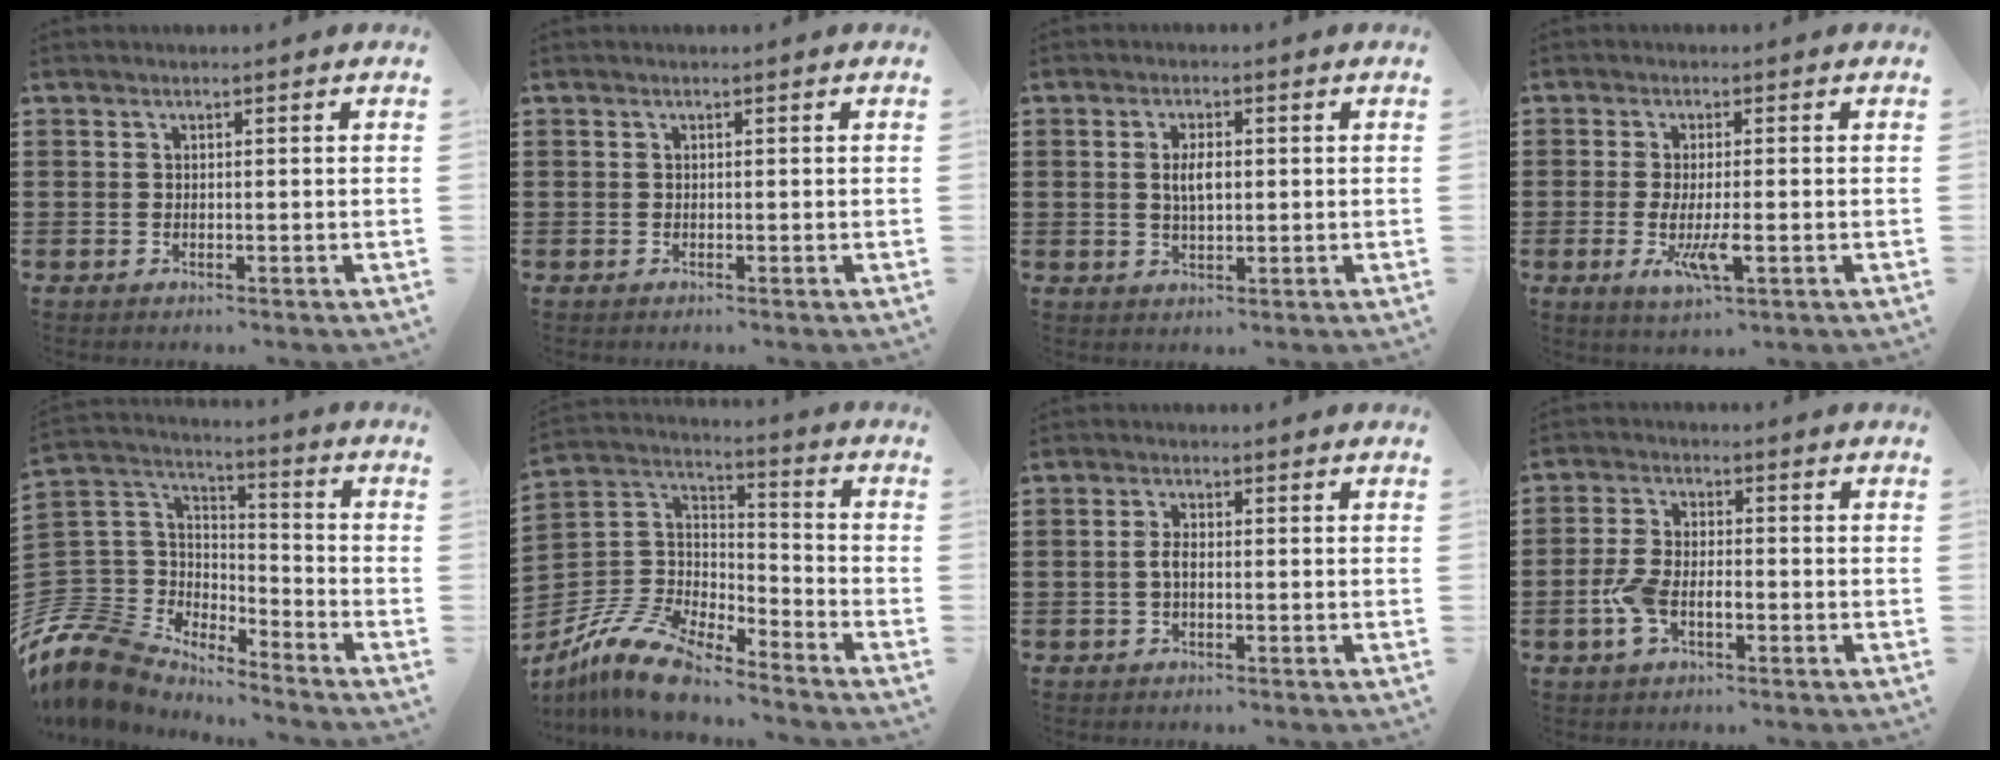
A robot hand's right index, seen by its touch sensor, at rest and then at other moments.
{"total": 0.0}
{"total": 3.6, "force": [0.4, 1.3, 3.3], "torque": [-0.067, 0.003, 0.005]}
{"total": 5.5, "force": [-1.6, 1.2, 5.1], "torque": [-0.104, -0.013, -0.030]}
{"total": 9.7, "force": [-7.8, 5.3, 2.0], "torque": [-0.099, -0.001, -0.160]}
{"total": 11.8, "force": [-10.5, 2.8, 4.6], "torque": [-0.120, 0.020, -0.217]}
{"total": 2.0, "force": [-0.4, 0.6, 1.9], "torque": [-0.051, -0.007, -0.011]}
{"total": 5.1, "force": [-1.7, 2.5, 4.0], "torque": [-0.096, -0.001, -0.037]}